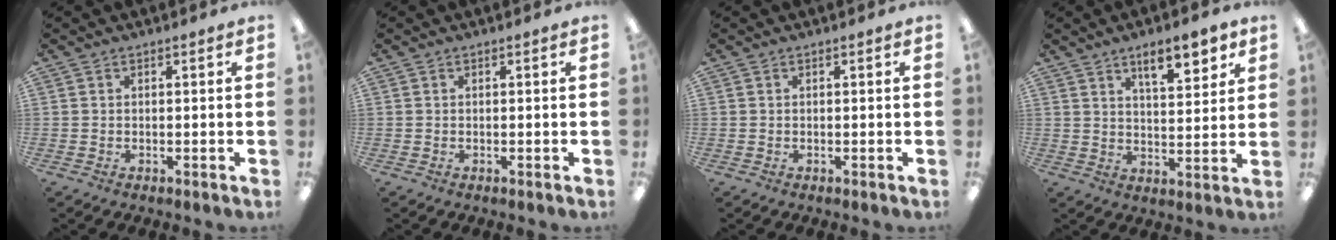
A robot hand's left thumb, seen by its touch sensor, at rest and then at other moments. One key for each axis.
{"total": 0.0}
{"total": 0.0}
{"total": 9.4, "fx": 6.0, "fy": 3.5, "fz": 6.3, "tx": -0.081, "ty": -0.028, "tz": 0.097}